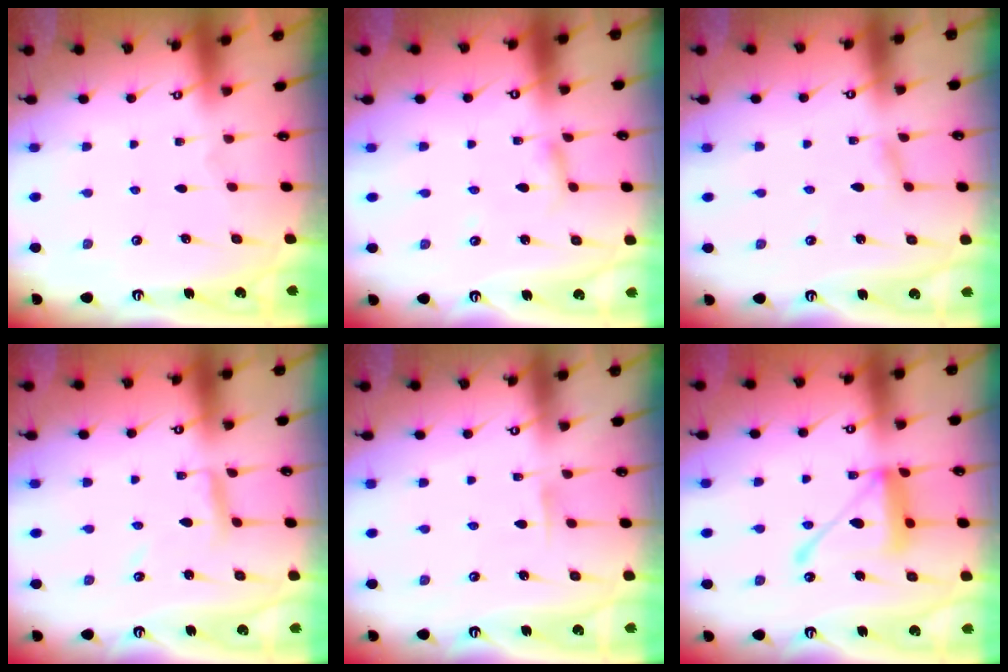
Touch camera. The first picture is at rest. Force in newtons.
{"total": 2.8, "press": 2.8, "slide": 0.2}
{"total": 2.5, "press": 2.5, "slide": 0.1}
{"total": 6.1, "press": 6.1, "slide": 0.3}
{"total": 3.2, "press": 3.2, "slide": 0.4}
{"total": 14.0, "press": 14.0, "slide": 1.2}